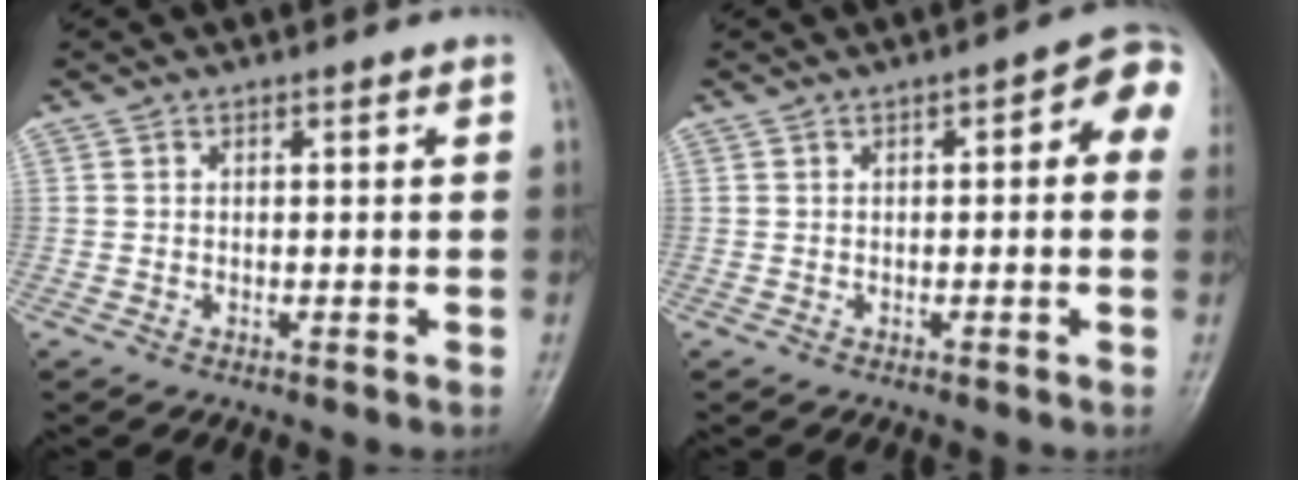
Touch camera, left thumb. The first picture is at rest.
{"total": 6.4, "force": [1.3, 2.6, 5.8], "torque": [-0.049, 0.022, 0.005]}